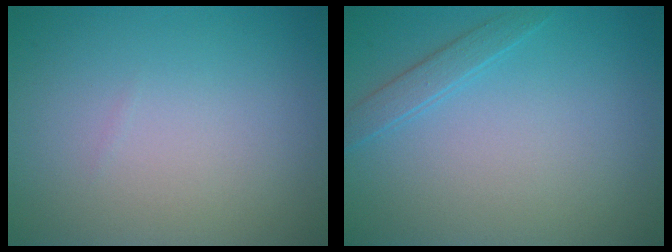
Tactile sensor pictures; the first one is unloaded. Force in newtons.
{"total": 1.4, "press": 1.4, "slide": 0.1}